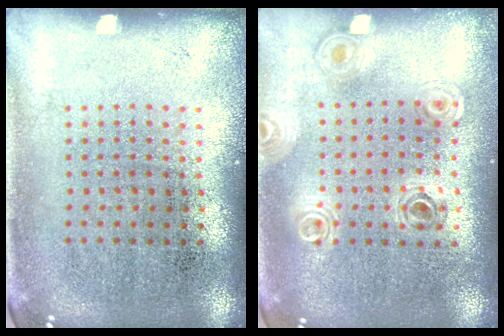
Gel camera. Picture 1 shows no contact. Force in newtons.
{"total": 0.9, "press": 0.9, "slide": 0.1}